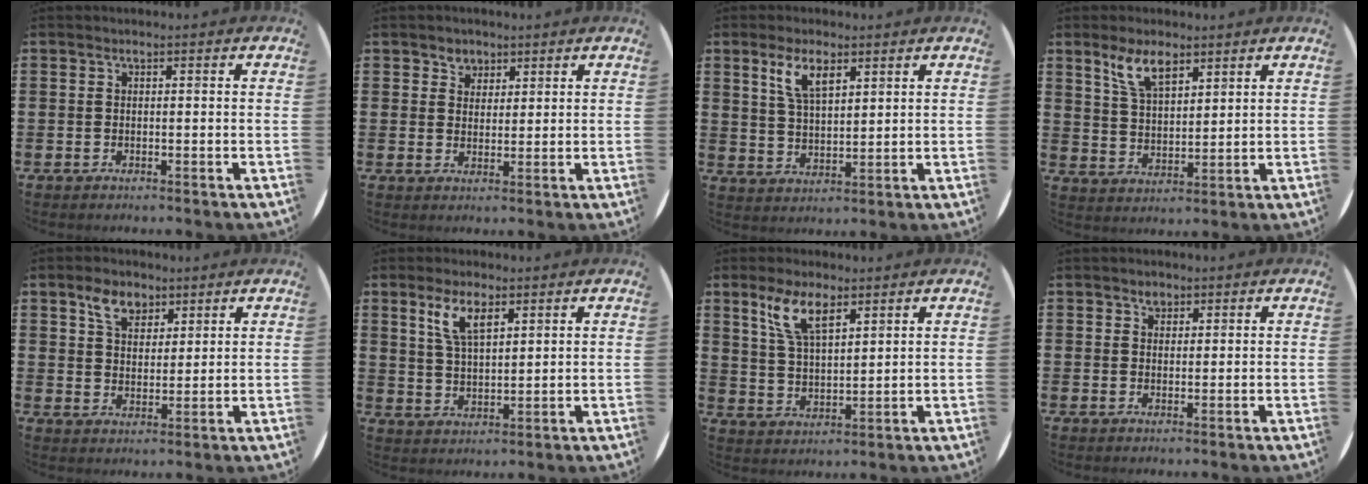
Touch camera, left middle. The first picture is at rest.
{"total": 2.5, "force": [1.8, 1.7, 0.0], "torque": [0.004, 0.004, 0.033]}
{"total": 5.3, "force": [3.3, 2.0, 3.6], "torque": [-0.072, 0.004, 0.056]}
{"total": 6.1, "force": [4.3, 2.4, 3.5], "torque": [-0.073, -0.003, 0.076]}
{"total": 4.9, "force": [3.4, 2.9, 2.0], "torque": [-0.033, 0.001, 0.061]}
{"total": 5.5, "force": [3.3, 2.0, 3.8], "torque": [-0.076, 0.004, 0.057]}
{"total": 6.9, "force": [4.7, 2.3, 4.5], "torque": [-0.102, -0.004, 0.083]}
{"total": 1.7, "force": [1.3, 1.0, 0.3], "torque": [0.009, -0.003, 0.022]}